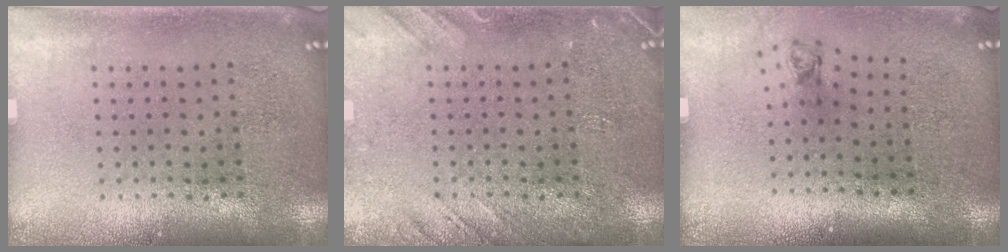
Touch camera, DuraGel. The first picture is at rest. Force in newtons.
{"total": 2.0, "press": 2.0, "slide": 0.2}
{"total": 0.8, "press": 0.3, "slide": 0.8}